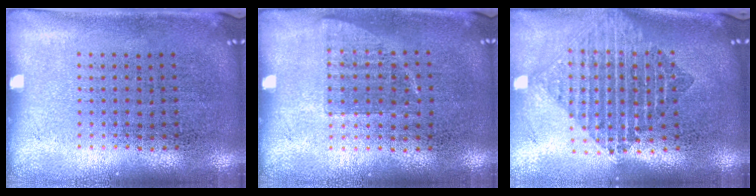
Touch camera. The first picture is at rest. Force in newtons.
{"total": 0.7, "press": 0.7, "slide": 0.2}
{"total": 2.2, "press": 1.6, "slide": 1.4}